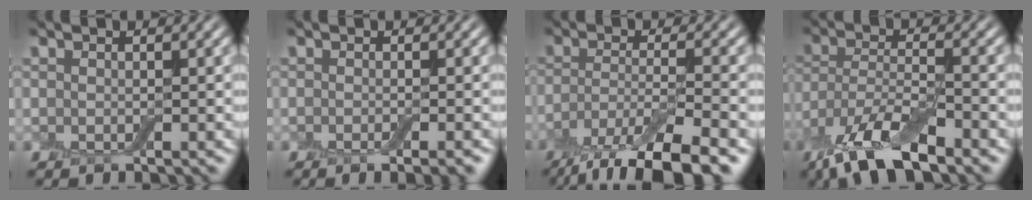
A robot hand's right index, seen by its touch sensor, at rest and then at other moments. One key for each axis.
{"total": 2.5, "fx": -1.1, "fy": 0.7, "fz": 2.1, "tx": -0.017, "ty": -0.001, "tz": -0.016}
{"total": 8.3, "fx": -5.5, "fy": 2.3, "fz": 5.8, "tx": -0.094, "ty": -0.013, "tz": -0.101}
{"total": 8.9, "fx": -6.3, "fy": 3.0, "fz": 5.6, "tx": -0.102, "ty": -0.004, "tz": -0.128}